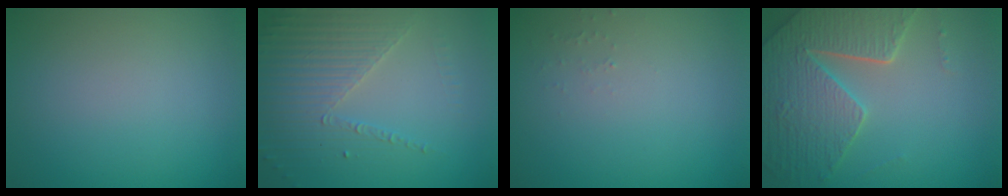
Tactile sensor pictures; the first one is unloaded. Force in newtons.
{"total": 3.7, "press": 3.3, "slide": 1.5}
{"total": 0.5, "press": 0.5, "slide": 0.1}
{"total": 6.9, "press": 5.4, "slide": 4.4}